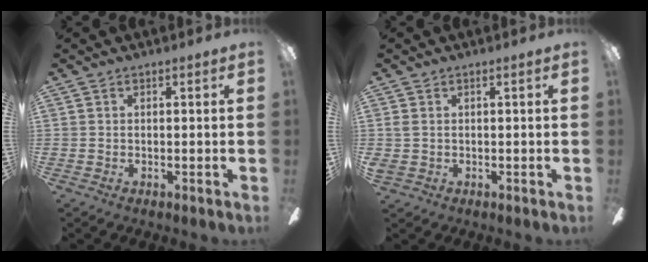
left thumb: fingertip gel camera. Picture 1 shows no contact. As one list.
[{"total": 1.4, "force": [-0.1, 1.0, 1.0], "torque": [-0.021, 0.006, -0.003]}]